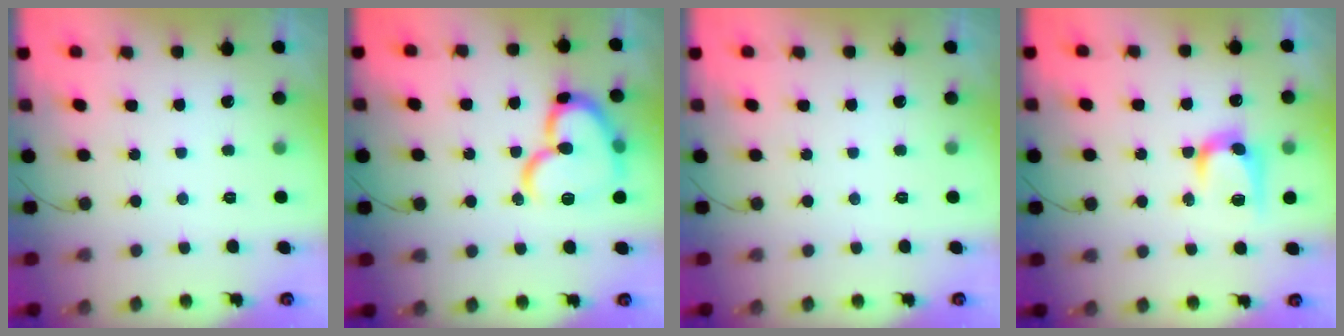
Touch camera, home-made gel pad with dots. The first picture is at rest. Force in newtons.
{"total": 17.7, "press": 17.6, "slide": 1.8}
{"total": 0.0}
{"total": 11.9, "press": 11.9, "slide": 0.8}